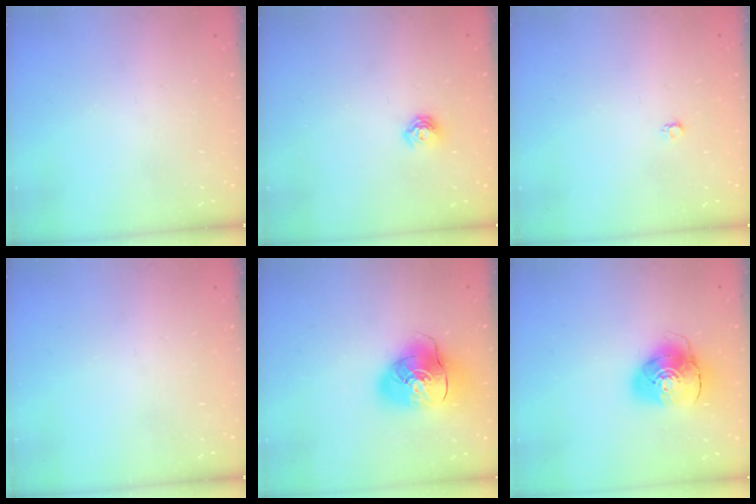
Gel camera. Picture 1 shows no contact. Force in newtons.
{"total": 5.2, "press": 5.2, "slide": 0.5}
{"total": 2.6, "press": 2.6, "slide": 0.4}
{"total": 0.0}
{"total": 14.3, "press": 14.1, "slide": 2.3}
{"total": 9.9, "press": 9.8, "slide": 1.4}